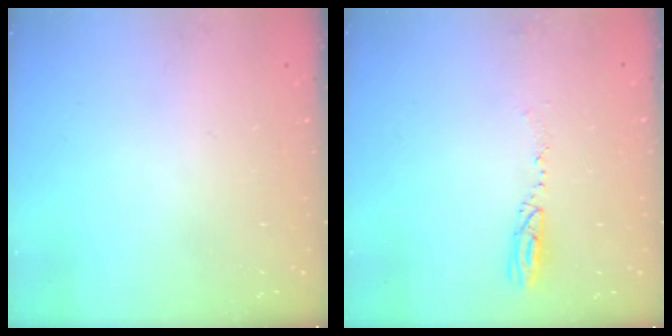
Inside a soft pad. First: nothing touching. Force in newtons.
{"total": 3.6, "press": 3.5, "slide": 0.7}